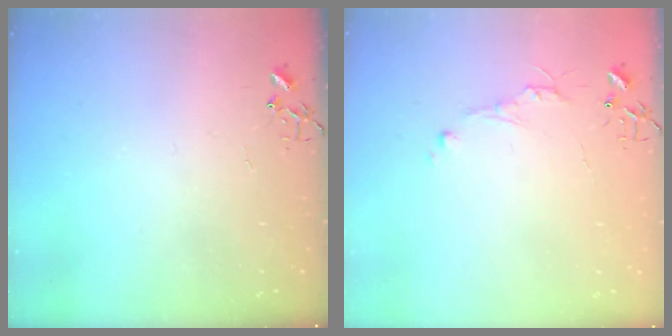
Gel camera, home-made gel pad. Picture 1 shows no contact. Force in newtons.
{"total": 5.0, "press": 5.0, "slide": 0.6}